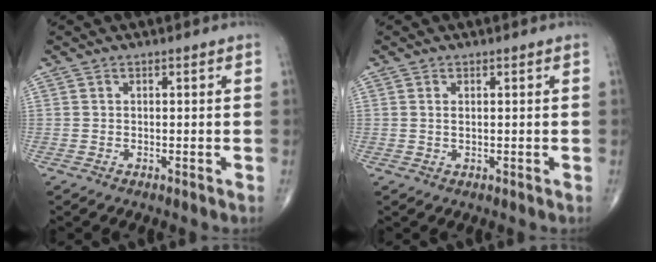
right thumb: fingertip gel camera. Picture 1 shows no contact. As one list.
[{"total": 0.8, "force": [0.2, 0.3, 0.7], "torque": [-0.019, 0.002, 0.006]}]